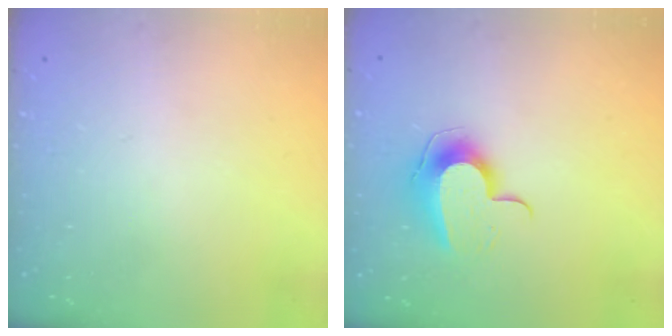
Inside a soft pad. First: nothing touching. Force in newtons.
{"total": 10.5, "press": 10.5, "slide": 0.1}